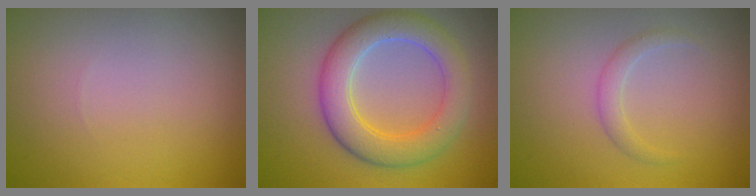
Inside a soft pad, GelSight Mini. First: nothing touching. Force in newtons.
{"total": 5.7, "press": 5.7, "slide": 0.1}
{"total": 1.2, "press": 1.2, "slide": 0.0}